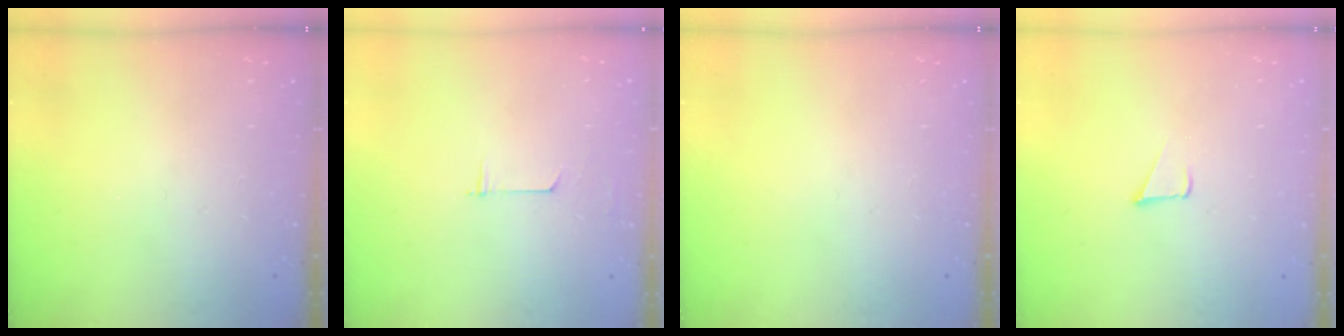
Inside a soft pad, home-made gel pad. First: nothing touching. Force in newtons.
{"total": 4.6, "press": 4.6, "slide": 0.4}
{"total": 0.0}
{"total": 1.7, "press": 1.7, "slide": 0.1}